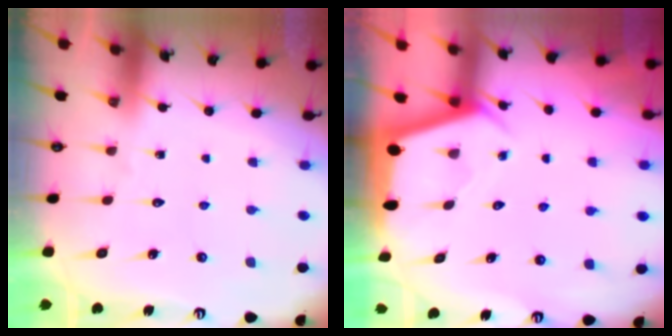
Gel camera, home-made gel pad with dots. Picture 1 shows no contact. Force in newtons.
{"total": 2.2, "press": 2.2, "slide": 0.3}